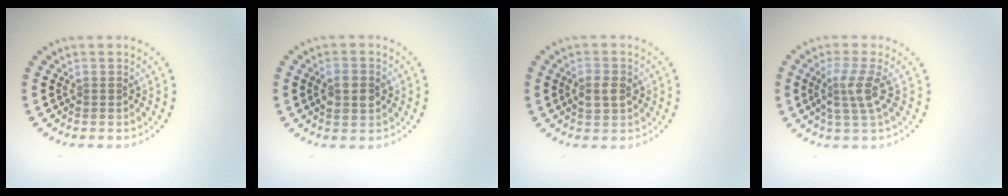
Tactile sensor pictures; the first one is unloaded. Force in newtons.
{"total": 2.9, "press": 2.9, "slide": 0.1}
{"total": 2.2, "press": 2.2, "slide": 0.1}
{"total": 2.8, "press": 2.2, "slide": 1.7}